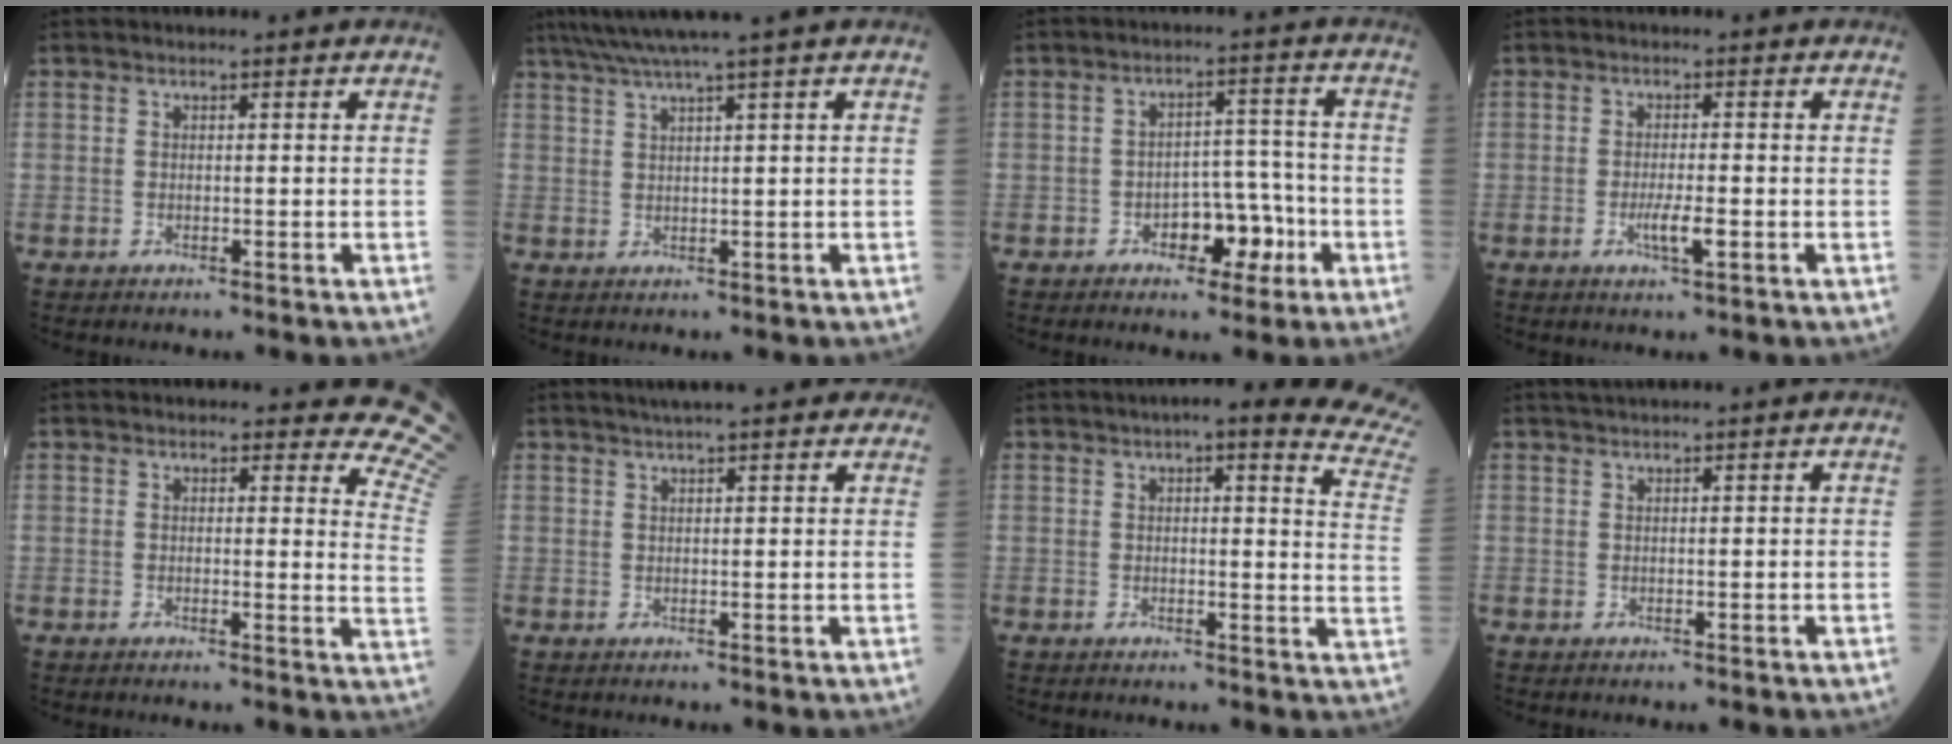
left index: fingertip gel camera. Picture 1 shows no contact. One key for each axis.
{"total": 5.8, "fx": 4.4, "fy": -1.8, "fz": 3.3, "tx": -0.056, "ty": 0.016, "tz": 0.081}
{"total": 6.7, "fx": -3.2, "fy": 3.6, "fz": 4.6, "tx": -0.063, "ty": 0.024, "tz": -0.045}
{"total": 3.2, "fx": -1.2, "fy": 0.3, "fz": 3.0, "tx": -0.059, "ty": -0.003, "tz": -0.019}
{"total": 10.4, "fx": 10.1, "fy": 1.8, "fz": 1.3, "tx": 0.029, "ty": -0.098, "tz": 0.057}
{"total": 9.8, "fx": 7.9, "fy": 1.8, "fz": 5.4, "tx": -0.069, "ty": 0.030, "tz": 0.096}
{"total": 15.5, "fx": 13.4, "fy": 0.8, "fz": 7.8, "tx": -0.084, "ty": -0.049, "tz": 0.124}
{"total": 1.0, "fx": 0.8, "fy": -0.4, "fz": 0.4, "tx": -0.011, "ty": 0.005, "tz": 0.023}